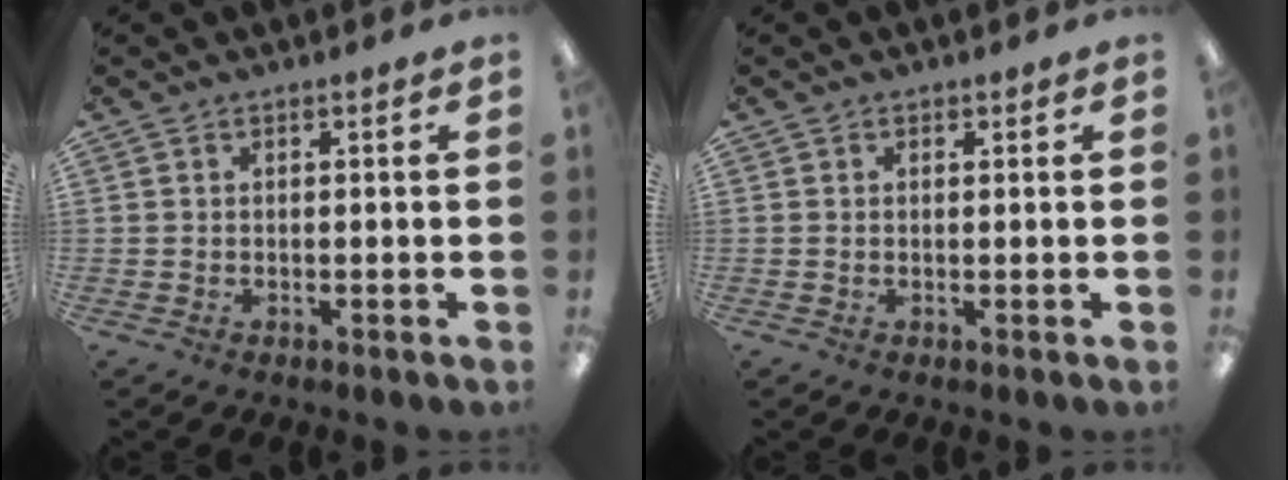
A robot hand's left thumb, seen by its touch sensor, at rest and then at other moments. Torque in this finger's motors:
{"motor_torque": [0.27, -0.30, -0.11, 0.00, -0.08]}